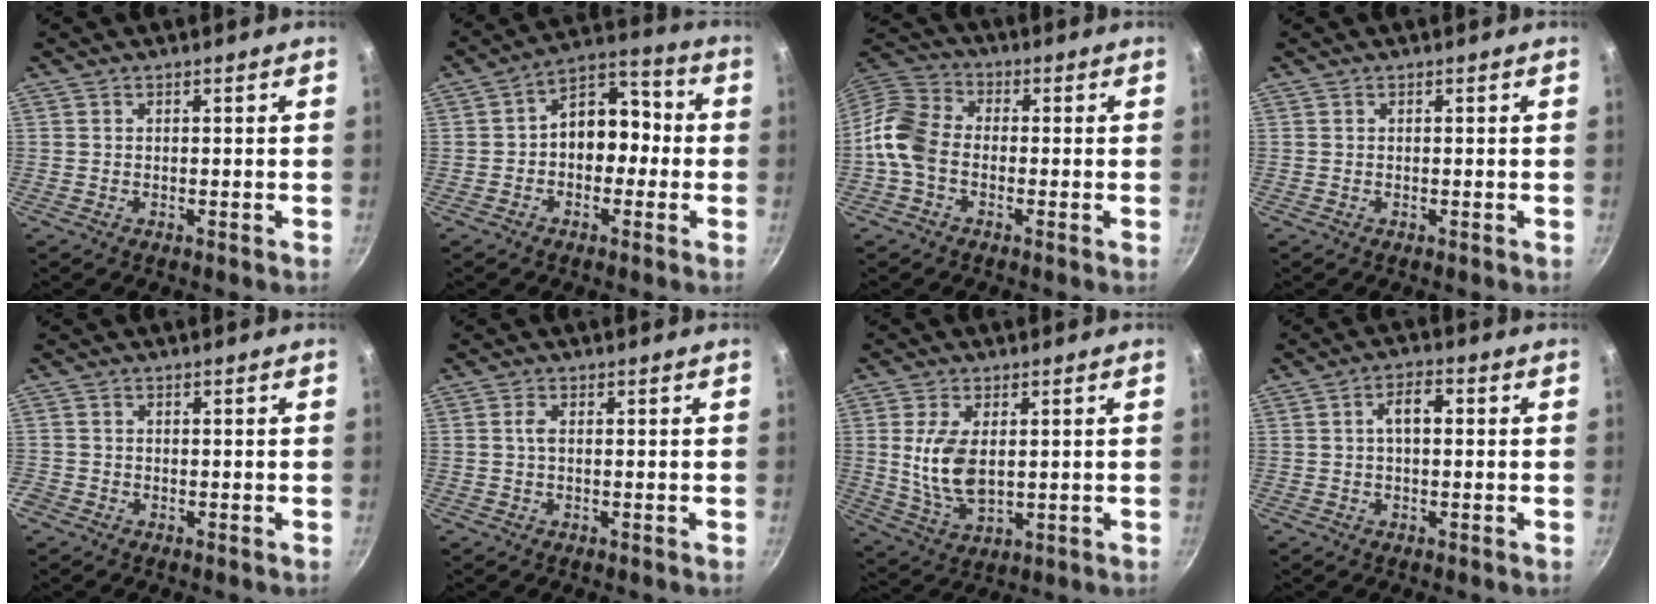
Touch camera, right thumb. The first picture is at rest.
{"total": 10.6, "force": [-0.9, 7.7, 7.3], "torque": [-0.050, 0.048, -0.031]}
{"total": 9.2, "force": [-2.3, 6.5, 6.0], "torque": [-0.108, 0.031, -0.070]}
{"total": 0.0}
{"total": 1.7, "force": [-1.1, 1.2, 0.2], "torque": [-0.008, 0.001, -0.021]}
{"total": 1.4, "force": [0.1, 0.5, 1.3], "torque": [-0.031, 0.004, 0.000]}
{"total": 9.8, "force": [1.1, 5.3, 8.2], "torque": [-0.161, -0.016, 0.032]}
{"total": 4.4, "force": [0.4, 2.3, 3.7], "torque": [-0.059, 0.016, 0.003]}